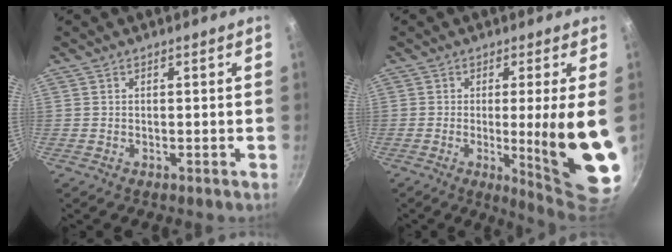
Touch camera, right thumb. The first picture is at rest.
{"total": 15.1, "force": [-1.3, 1.2, 15.0], "torque": [-0.206, -0.023, -0.009]}